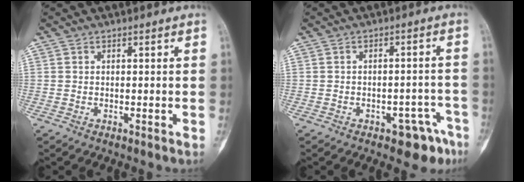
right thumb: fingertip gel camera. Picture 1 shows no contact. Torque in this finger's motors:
{"motor_torque": [1.13, 0.22, 0.66, -0.45, 0.11]}